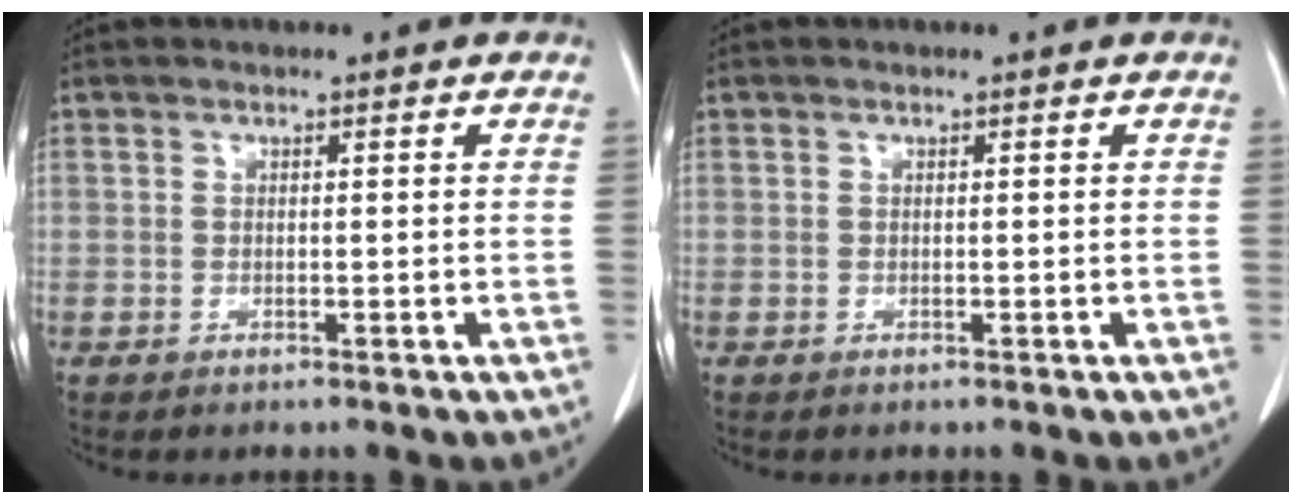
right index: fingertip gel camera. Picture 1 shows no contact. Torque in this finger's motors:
{"motor_torque": [-0.02, -0.02, 0.00, 0.00]}